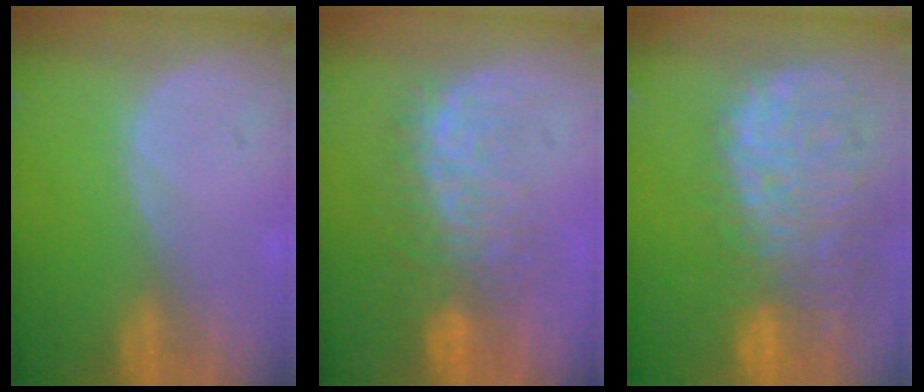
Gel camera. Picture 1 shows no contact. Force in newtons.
{"total": 8.1, "press": 7.8, "slide": 2.2}
{"total": 14.4, "press": 11.8, "slide": 8.3}